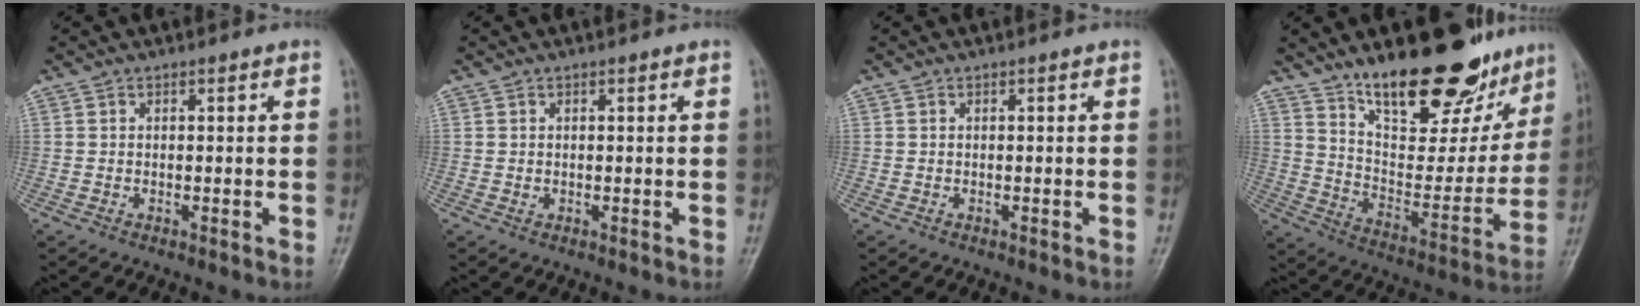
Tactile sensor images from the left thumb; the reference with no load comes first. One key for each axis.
{"total": 0.6, "fx": 0.2, "fy": 0.5, "fz": 0.3, "tx": -0.002, "ty": -0.001, "tz": 0.004}
{"total": 0.0}
{"total": 24.8, "fx": 17.5, "fy": 10.0, "fz": 14.5, "tx": -0.164, "ty": -0.091, "tz": 0.274}